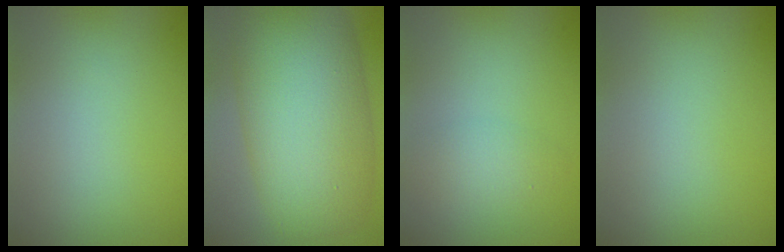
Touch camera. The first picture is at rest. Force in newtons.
{"total": 12.0, "press": 12.0, "slide": 0.5}
{"total": 1.9, "press": 1.9, "slide": 0.1}
{"total": 0.0}